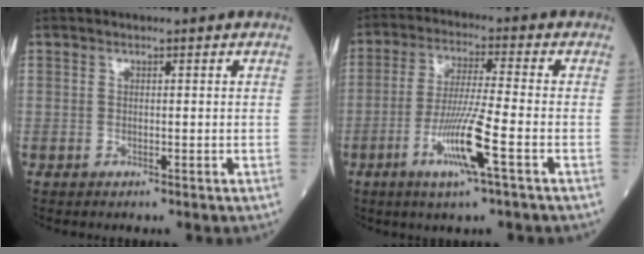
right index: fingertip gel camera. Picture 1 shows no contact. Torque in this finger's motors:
{"motor_torque": [1.52, -0.33, 0.79, 0.21]}